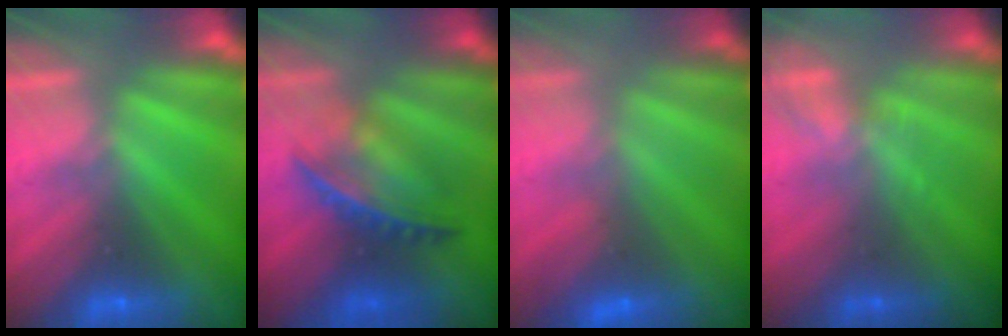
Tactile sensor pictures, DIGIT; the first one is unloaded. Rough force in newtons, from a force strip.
{"total": 6.8}
{"total": 2.8}
{"total": 1.8}